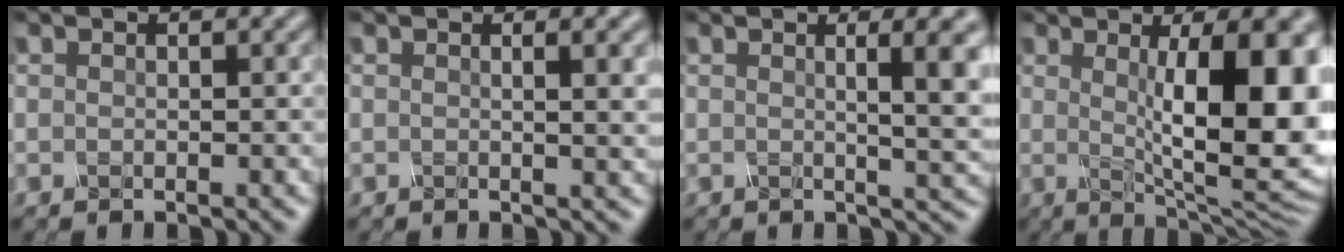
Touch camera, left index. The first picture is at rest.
{"total": 4.0, "force": [0.8, 1.4, 3.6], "torque": [-0.028, 0.009, 0.001]}
{"total": 6.2, "force": [1.1, 1.8, 5.9], "torque": [-0.052, 0.009, 0.012]}
{"total": 12.5, "force": [1.1, 3.4, 12.0], "torque": [-0.139, -0.006, 0.022]}